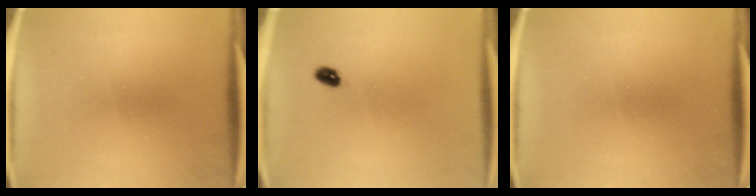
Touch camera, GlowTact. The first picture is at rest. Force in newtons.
{"total": 1.9}
{"total": 0.0}